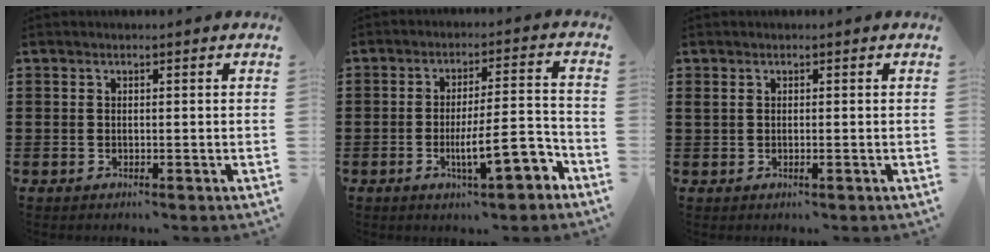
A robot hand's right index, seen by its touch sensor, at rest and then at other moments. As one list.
[{"total": 10.2, "force": [-4.1, 2.7, 8.9], "torque": [-0.132, -0.002, -0.070]}, {"total": 0.8, "force": [0.0, 0.0, 0.8], "torque": [-0.015, -0.003, 0.000]}]